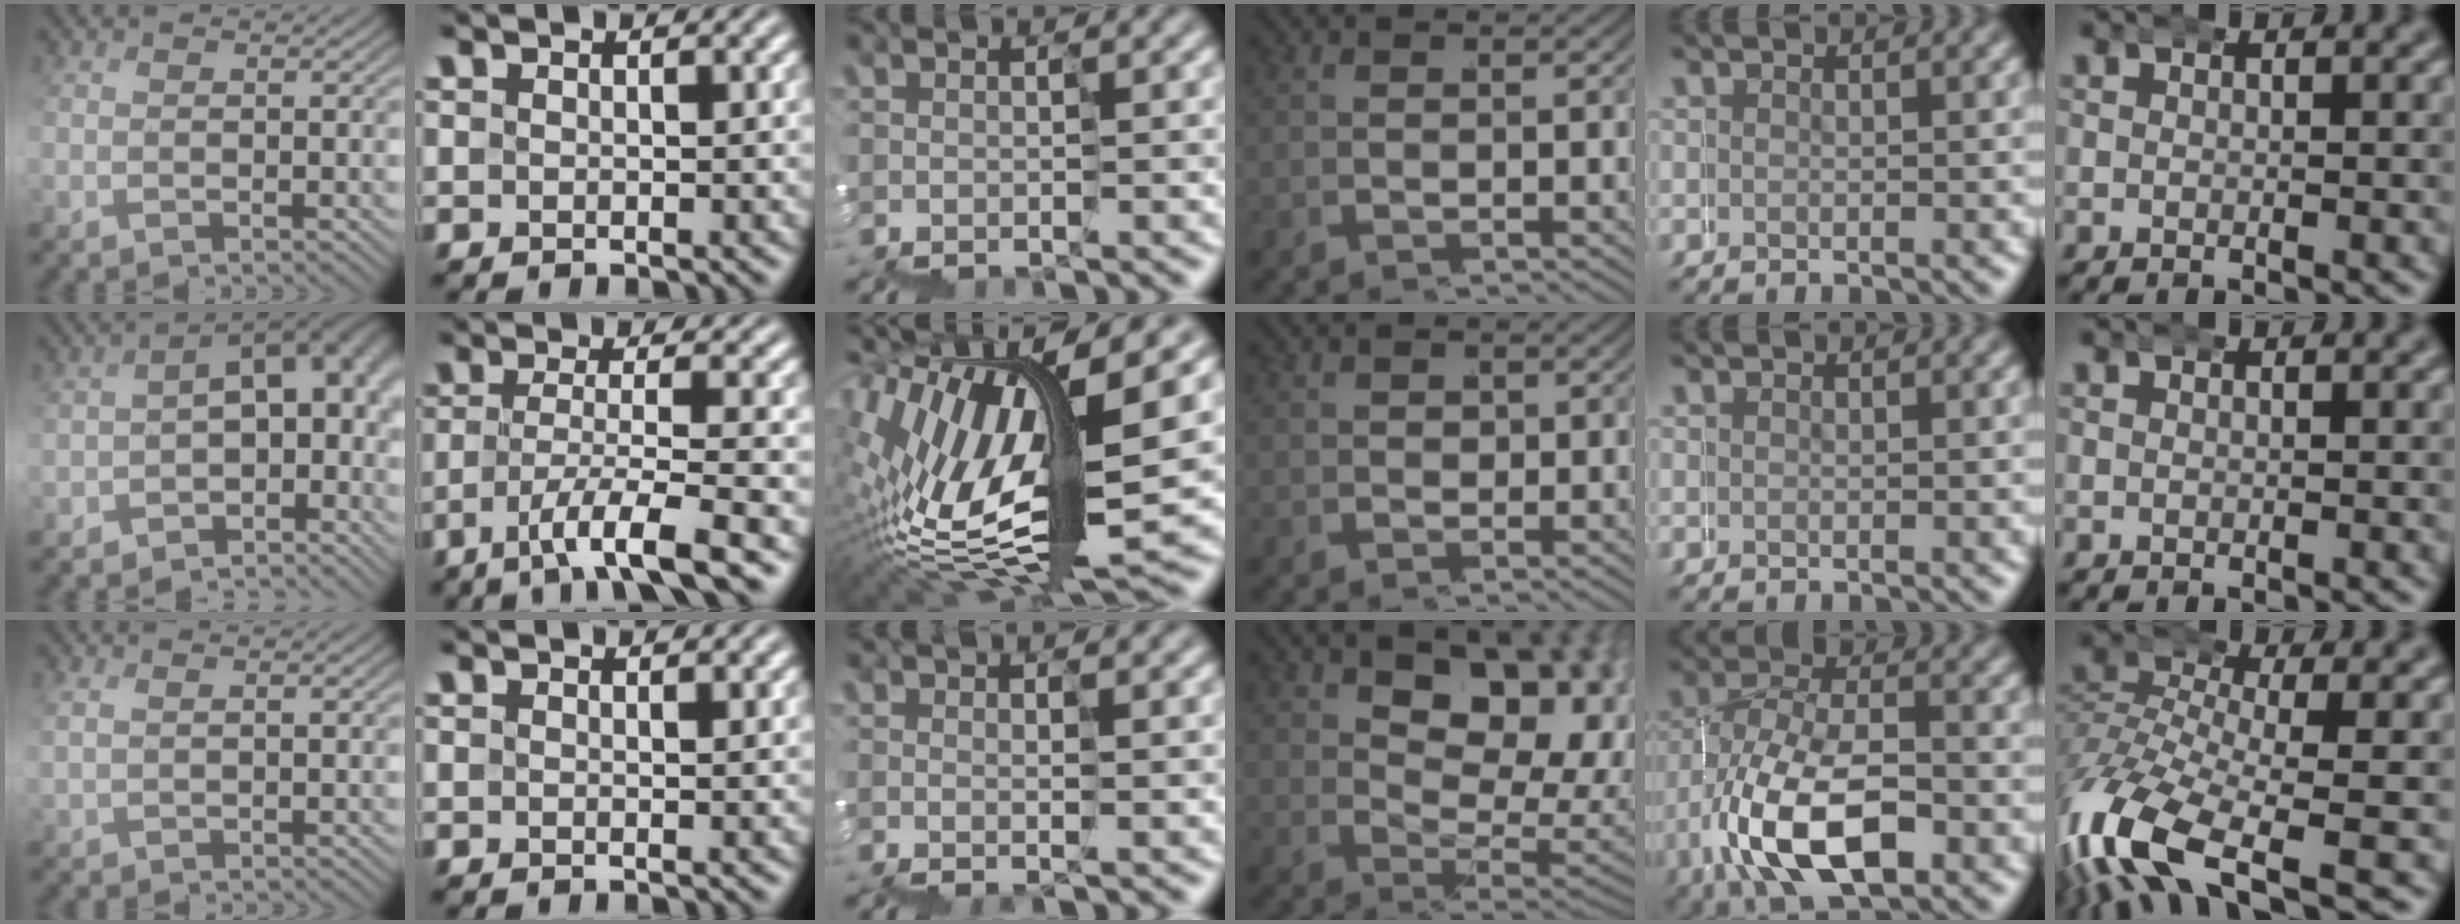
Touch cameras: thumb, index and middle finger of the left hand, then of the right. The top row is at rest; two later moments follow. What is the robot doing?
{"motion": "wrap", "object": "duck tape"}